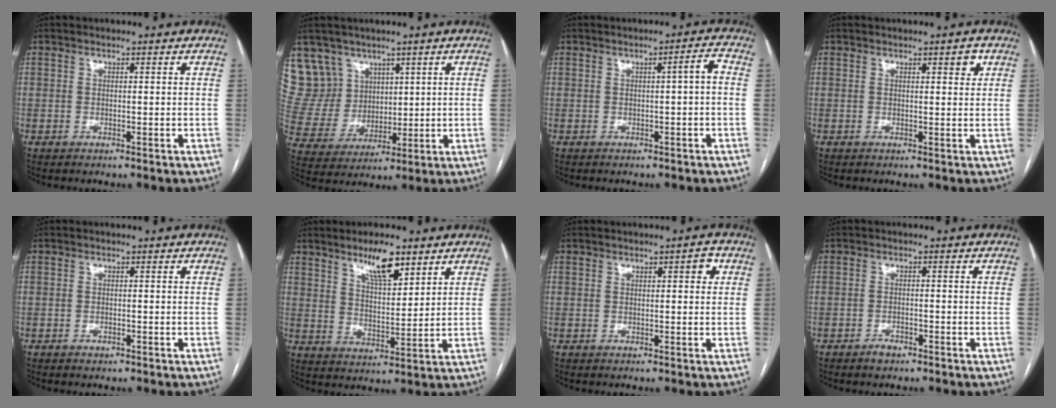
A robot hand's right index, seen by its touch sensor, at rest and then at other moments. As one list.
[{"total": 10.0, "force": [6.5, 7.7, 0.5], "torque": [-0.022, 0.035, 0.145]}, {"total": 2.3, "force": [-0.1, 0.0, 2.3], "torque": [-0.031, 0.006, 0.000]}, {"total": 1.9, "force": [1.0, 0.5, 1.5], "torque": [-0.019, 0.001, 0.012]}, {"total": 0.7, "force": [-0.5, 0.3, 0.4], "torque": [-0.009, 0.000, -0.005]}, {"total": 7.7, "force": [5.3, 2.1, 5.3], "torque": [-0.095, -0.002, 0.096]}, {"total": 2.0, "force": [0.7, 0.6, 1.7], "torque": [-0.020, 0.004, 0.008]}, {"total": 1.9, "force": [-1.5, 0.8, 0.8], "torque": [-0.017, 0.001, -0.022]}]